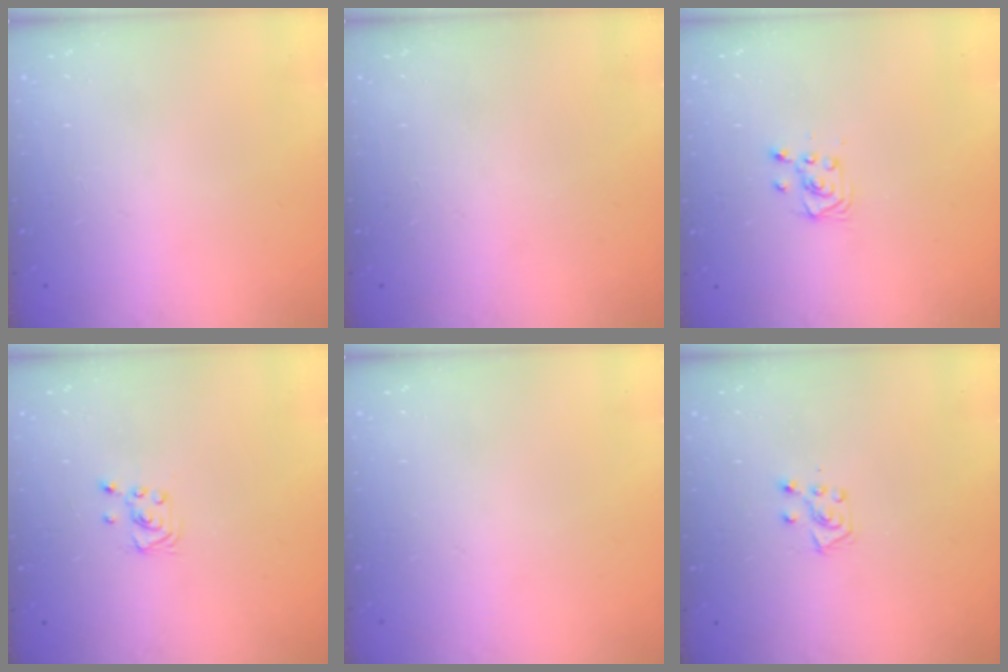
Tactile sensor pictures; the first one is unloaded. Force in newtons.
{"total": 0.0}
{"total": 3.4, "press": 3.4, "slide": 0.4}
{"total": 2.3, "press": 2.3, "slide": 0.2}
{"total": 0.0}
{"total": 6.3, "press": 6.3, "slide": 0.3}